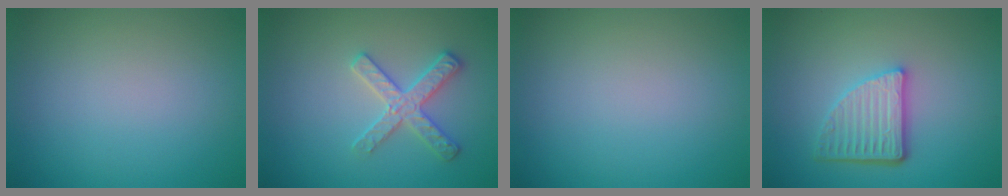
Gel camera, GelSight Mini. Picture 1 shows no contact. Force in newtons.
{"total": 2.9, "press": 2.9, "slide": 0.1}
{"total": 0.0}
{"total": 4.6, "press": 3.5, "slide": 2.9}